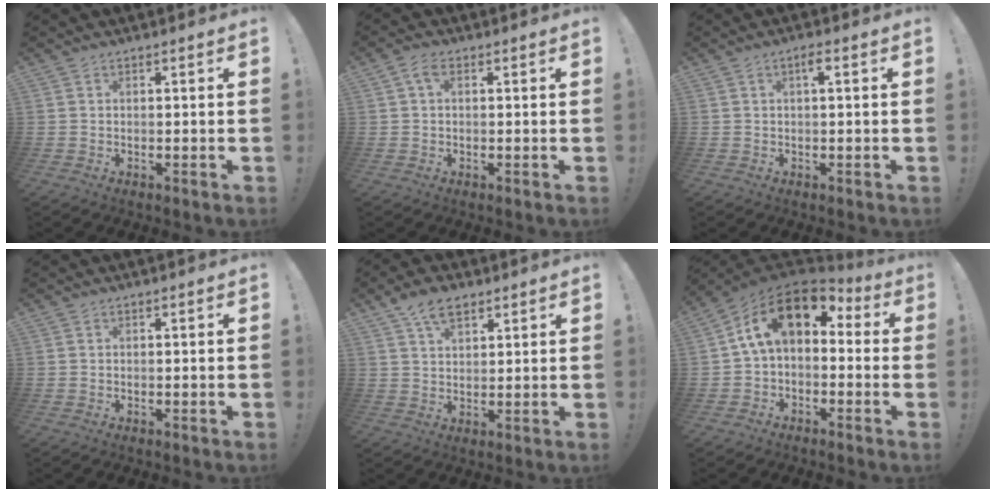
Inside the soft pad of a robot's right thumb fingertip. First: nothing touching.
{"total": 3.3, "force": [1.0, 1.7, 2.7], "torque": [-0.051, 0.006, 0.017]}
{"total": 1.8, "force": [0.3, 0.2, 1.7], "torque": [-0.027, 0.001, 0.001]}
{"total": 0.0}
{"total": 7.5, "force": [4.7, 4.3, 4.1], "torque": [-0.073, -0.012, 0.088]}
{"total": 13.9, "force": [4.6, 7.6, 10.7], "torque": [-0.182, -0.008, 0.083]}